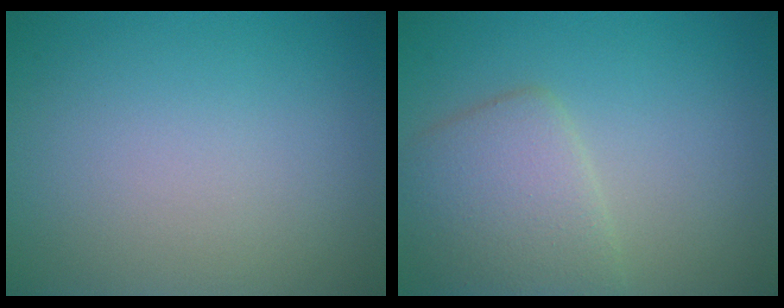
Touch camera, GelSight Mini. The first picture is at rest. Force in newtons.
{"total": 4.4, "press": 4.4, "slide": 0.1}